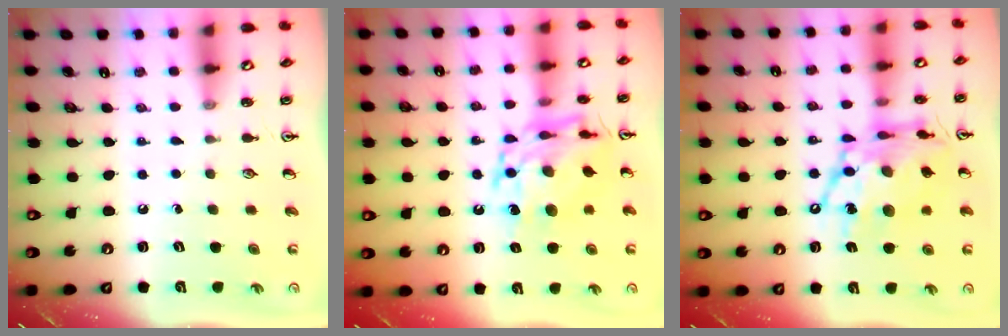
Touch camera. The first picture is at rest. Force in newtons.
{"total": 14.0, "press": 14.0, "slide": 1.2}
{"total": 18.3, "press": 18.2, "slide": 1.8}